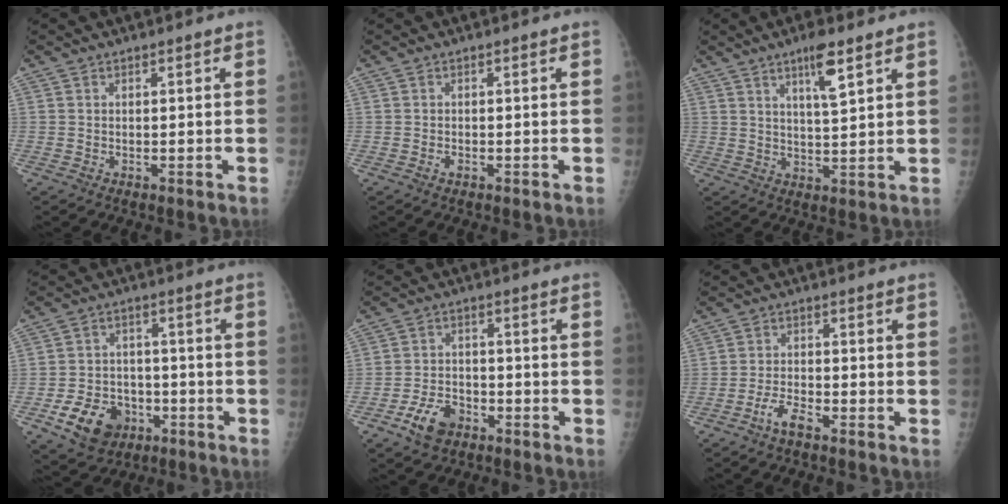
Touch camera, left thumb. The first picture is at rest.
{"total": 1.0, "force": [-0.5, 0.5, 0.6], "torque": [-0.011, 0.005, -0.009]}
{"total": 6.4, "force": [3.8, 1.1, 5.1], "torque": [-0.086, -0.024, 0.067]}
{"total": 10.7, "force": [-4.7, 8.1, 5.1], "torque": [-0.064, 0.026, -0.069]}
{"total": 7.0, "force": [-4.0, 4.5, 3.7], "torque": [-0.059, 0.024, -0.069]}
{"total": 3.9, "force": [-2.8, 1.1, 2.5], "torque": [-0.054, 0.020, -0.053]}